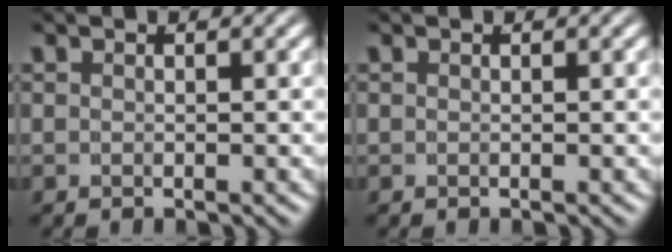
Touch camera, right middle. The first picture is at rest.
{"total": 0.0}